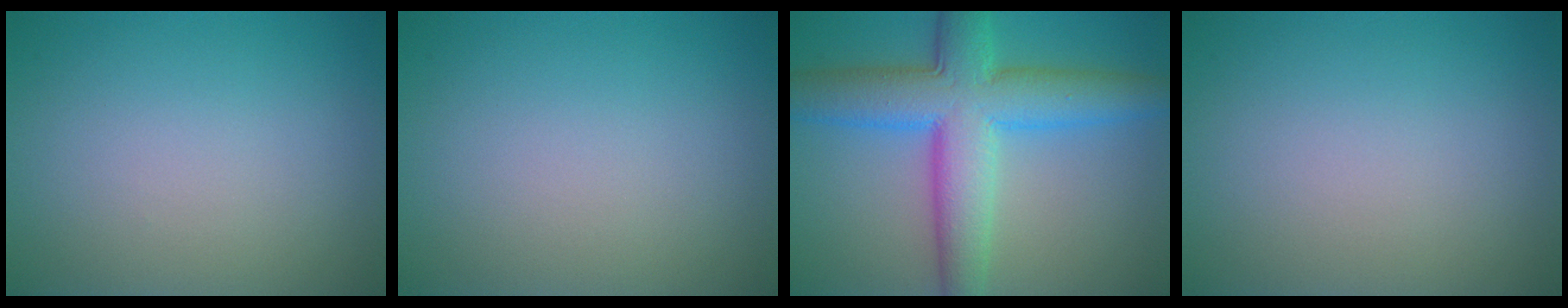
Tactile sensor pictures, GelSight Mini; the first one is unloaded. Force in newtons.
{"total": 0.0}
{"total": 9.2, "press": 9.2, "slide": 0.1}
{"total": 0.0}